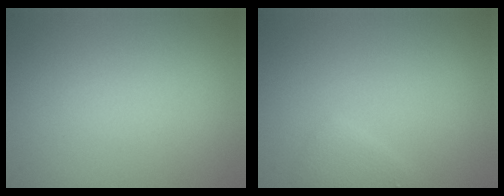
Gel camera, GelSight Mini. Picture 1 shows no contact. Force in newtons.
{"total": 1.4, "press": 1.4, "slide": 0.0}